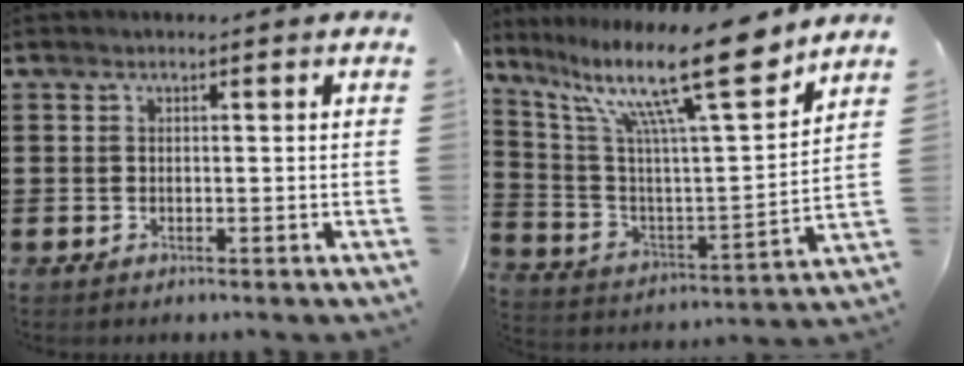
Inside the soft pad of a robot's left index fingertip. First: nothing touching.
{"total": 16.9, "force": [12.0, 2.5, 11.7], "torque": [-0.235, -0.062, 0.192]}